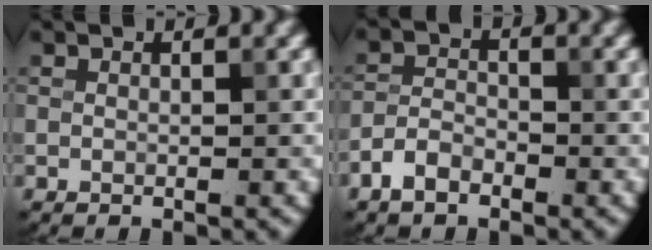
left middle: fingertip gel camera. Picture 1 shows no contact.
{"total": 2.6, "force": [-1.7, 1.3, 1.4], "torque": [-0.027, 0.005, -0.041]}